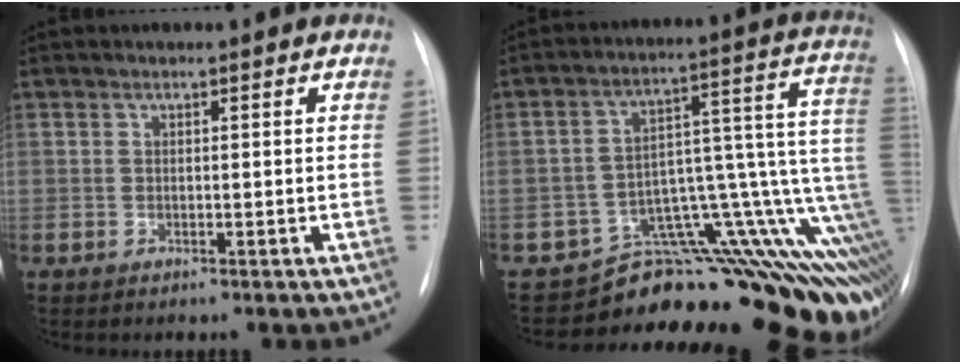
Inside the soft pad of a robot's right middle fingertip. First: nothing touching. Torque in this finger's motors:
{"motor_torque": [1.01, -1.13, 0.31, 0.03]}